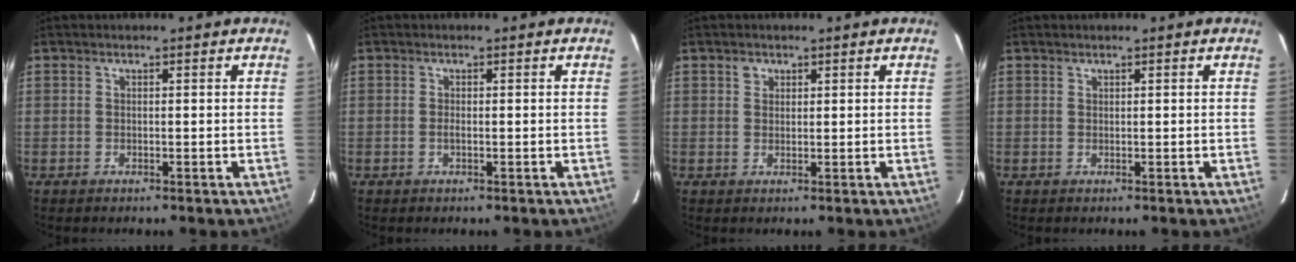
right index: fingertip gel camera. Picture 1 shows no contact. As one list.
[{"total": 0.7, "force": [-0.1, 0.1, 0.7], "torque": [-0.014, 0.000, -0.004]}, {"total": 1.5, "force": [0.8, 1.2, 0.3], "torque": [-0.002, 0.005, 0.013]}, {"total": 0.0}]